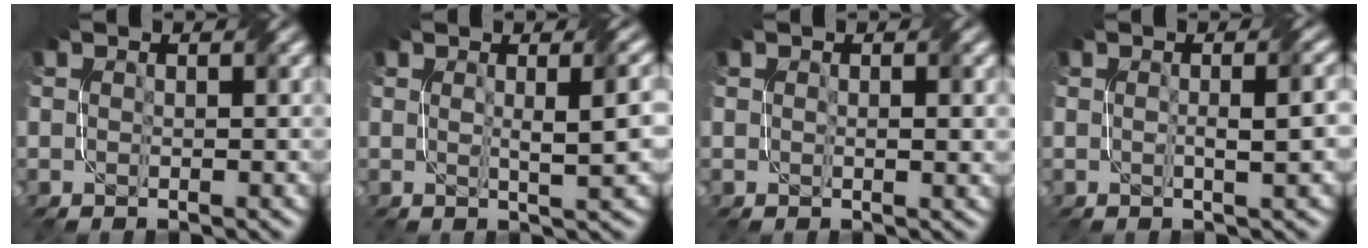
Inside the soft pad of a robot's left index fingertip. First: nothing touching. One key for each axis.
{"total": 3.5, "fx": 0.6, "fy": 0.8, "fz": 3.3, "tx": -0.043, "ty": 0.004, "tz": 0.010}
{"total": 1.0, "fx": 0.2, "fy": 0.3, "fz": 0.9, "tx": -0.017, "ty": -0.002, "tz": 0.006}
{"total": 2.4, "fx": 0.0, "fy": 0.5, "fz": 2.4, "tx": -0.033, "ty": 0.005, "tz": 0.000}